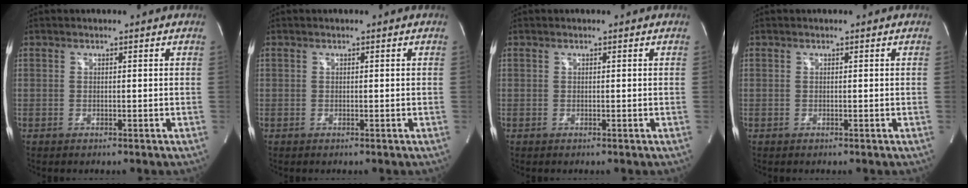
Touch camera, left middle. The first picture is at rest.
{"total": 0.0}
{"total": 0.0}
{"total": 0.0}